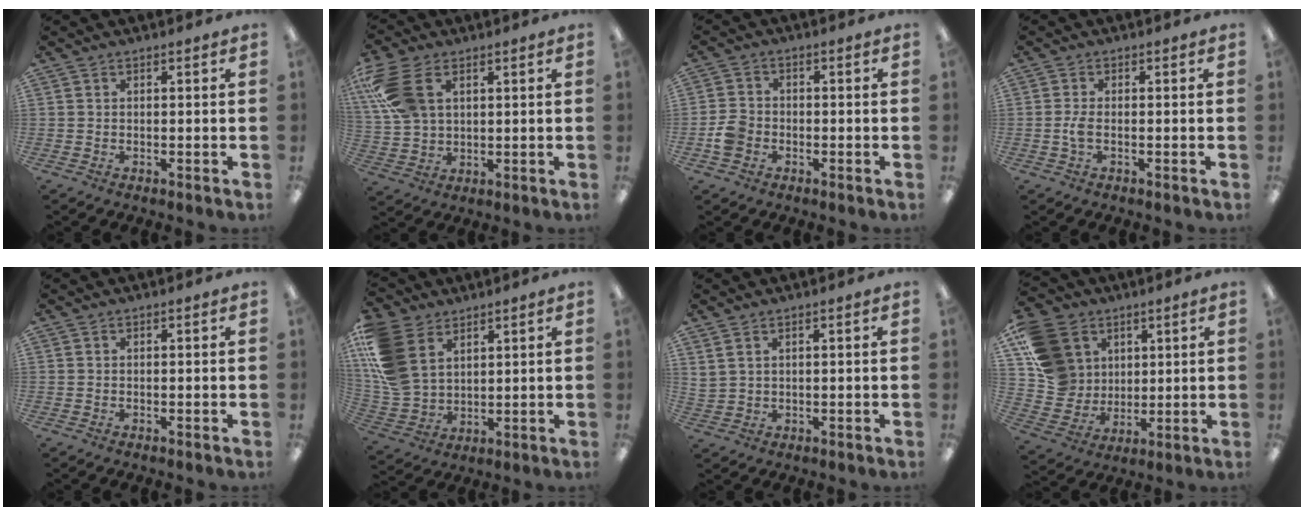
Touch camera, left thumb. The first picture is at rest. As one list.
[{"total": 13.4, "force": [4.9, 8.7, 8.9], "torque": [-0.217, 0.004, 0.092]}, {"total": 4.9, "force": [-1.8, 3.9, 2.3], "torque": [-0.043, 0.012, -0.032]}, {"total": 3.3, "force": [-0.5, 1.5, 2.9], "torque": [-0.064, 0.000, -0.012]}, {"total": 0.0}, {"total": 15.4, "force": [6.3, 11.0, 8.8], "torque": [-0.225, -0.018, 0.123]}, {"total": 2.7, "force": [1.7, 1.6, 1.4], "torque": [-0.031, 0.001, 0.032]}, {"total": 14.9, "force": [6.1, 12.3, 5.8], "torque": [-0.135, -0.020, 0.126]}]